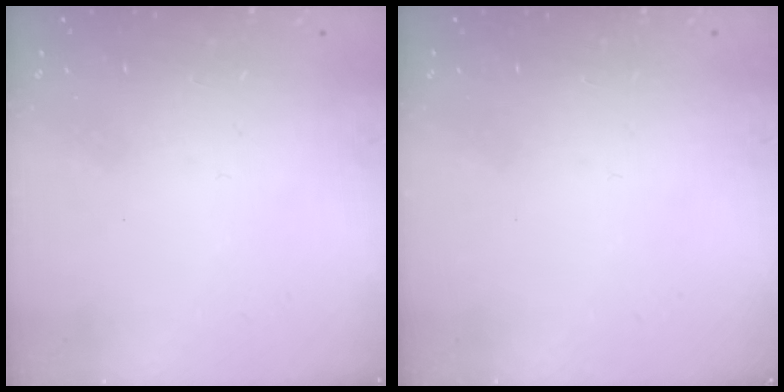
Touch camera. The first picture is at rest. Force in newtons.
{"total": 0.0}